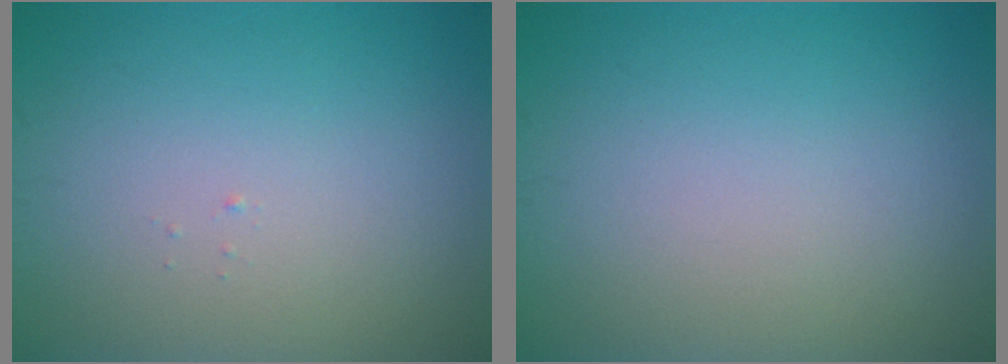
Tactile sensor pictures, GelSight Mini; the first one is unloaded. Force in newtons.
{"total": 0.0}